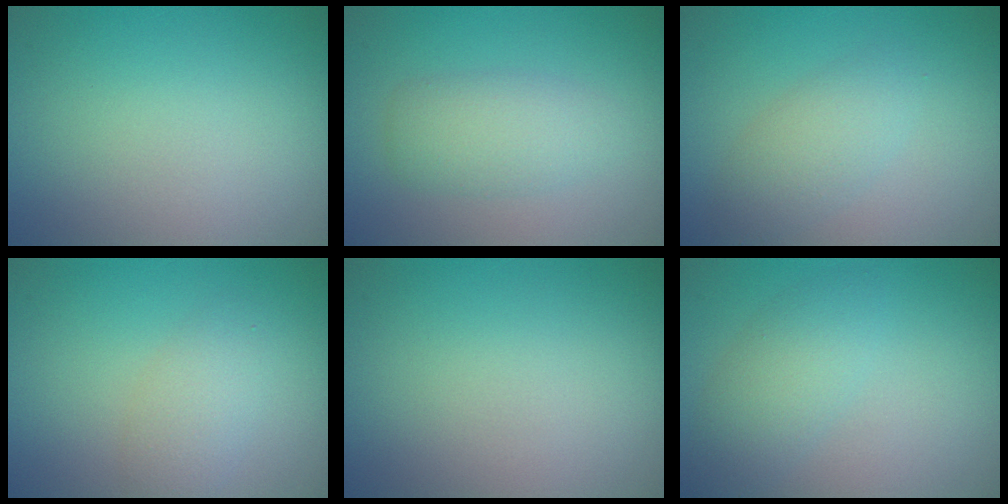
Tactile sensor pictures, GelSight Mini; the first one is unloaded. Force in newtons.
{"total": 3.0, "press": 3.0, "slide": 0.1}
{"total": 2.5, "press": 2.5, "slide": 0.0}
{"total": 2.3, "press": 2.3, "slide": 0.1}
{"total": 0.0}
{"total": 3.0, "press": 3.0, "slide": 0.1}